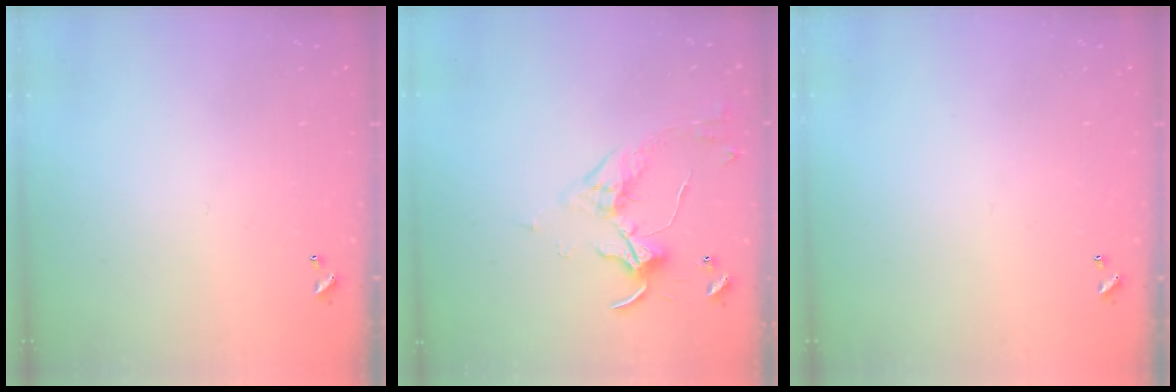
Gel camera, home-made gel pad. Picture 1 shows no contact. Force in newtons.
{"total": 3.4, "press": 3.4, "slide": 0.6}
{"total": 0.0}